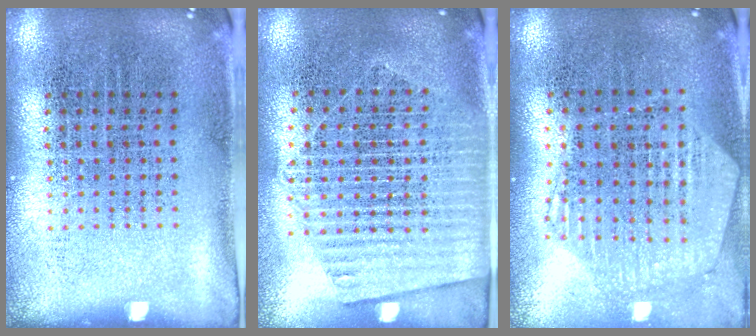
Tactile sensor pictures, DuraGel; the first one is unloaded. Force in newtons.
{"total": 1.6, "press": 1.5, "slide": 0.6}
{"total": 1.1, "press": 1.1, "slide": 0.2}